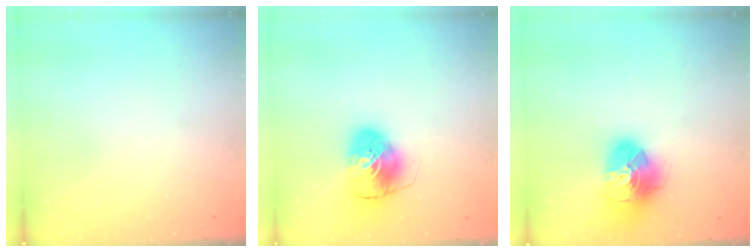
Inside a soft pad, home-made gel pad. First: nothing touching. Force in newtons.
{"total": 10.4, "press": 10.2, "slide": 1.8}
{"total": 15.3, "press": 15.3, "slide": 1.5}